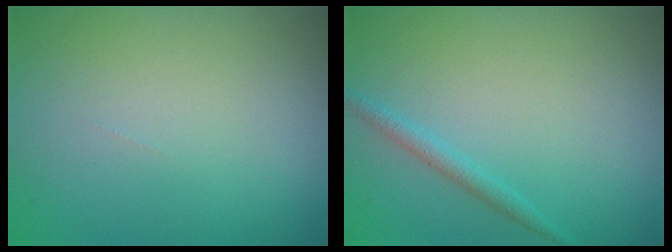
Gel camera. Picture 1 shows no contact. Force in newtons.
{"total": 1.3, "press": 1.3, "slide": 0.1}